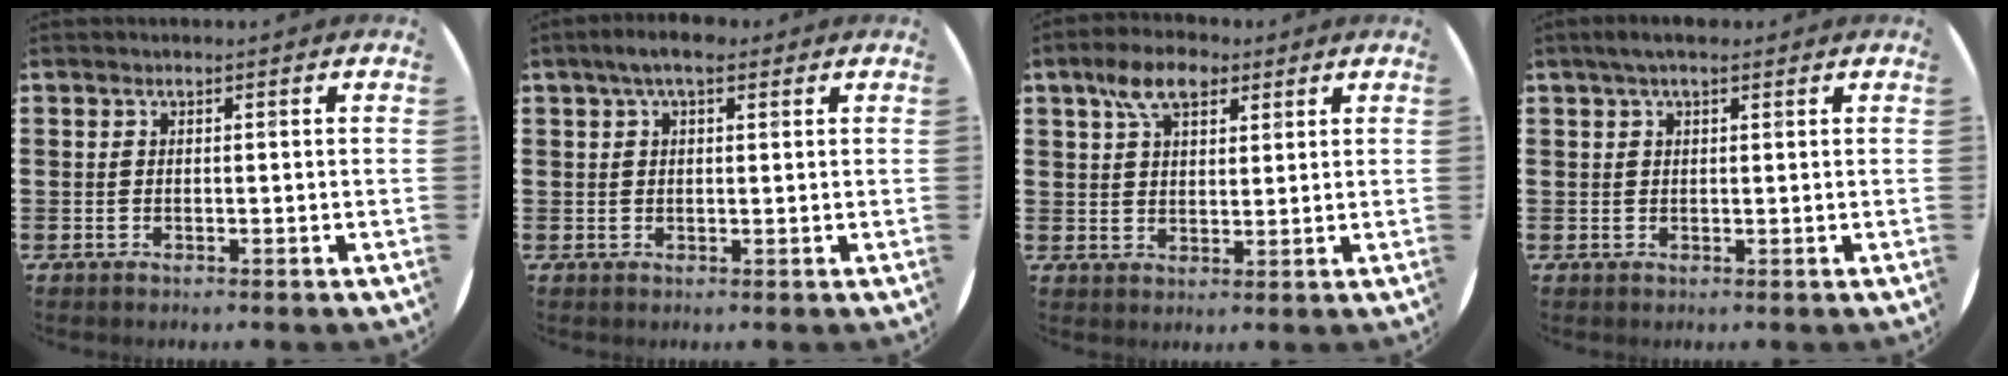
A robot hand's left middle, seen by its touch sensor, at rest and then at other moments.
{"total": 3.5, "force": [2.3, 1.2, 2.3], "torque": [-0.041, 0.006, 0.040]}
{"total": 6.7, "force": [4.3, 3.7, 3.6], "torque": [-0.061, 0.002, 0.074]}
{"total": 2.0, "force": [1.4, 0.6, 1.3], "torque": [-0.028, 0.006, 0.025]}